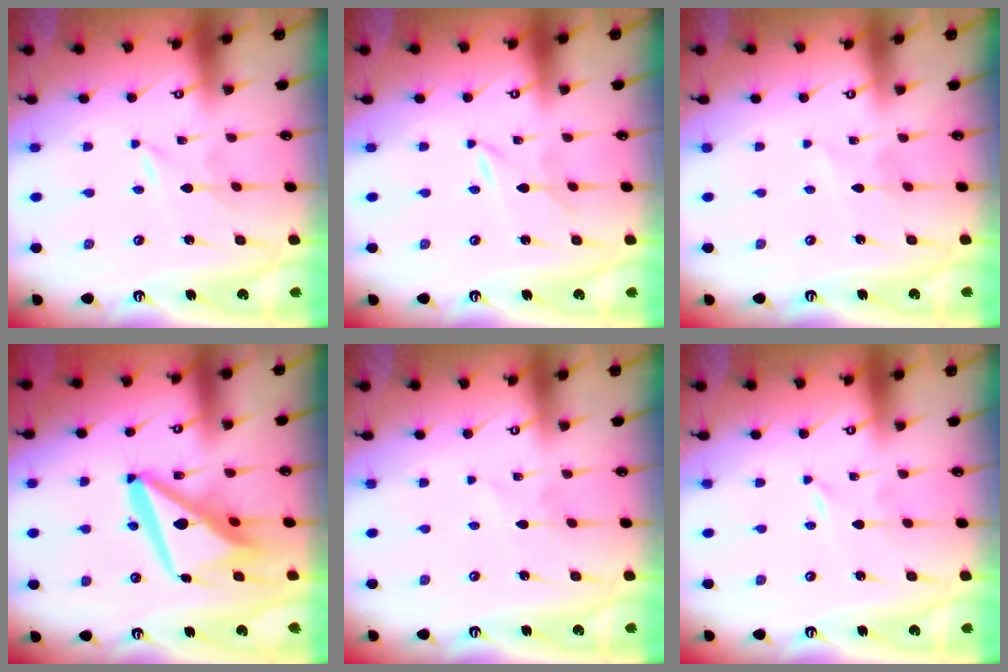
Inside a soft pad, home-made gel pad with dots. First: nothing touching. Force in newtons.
{"total": 0.8, "press": 0.8, "slide": 0.2}
{"total": 2.6, "press": 2.6, "slide": 0.3}
{"total": 15.5, "press": 15.4, "slide": 1.9}
{"total": 1.1, "press": 1.1, "slide": 0.1}
{"total": 0.0}